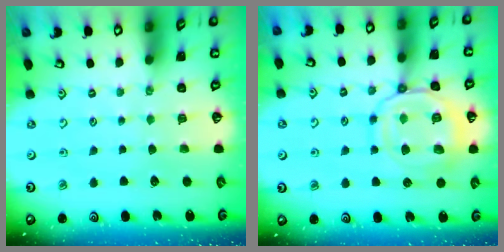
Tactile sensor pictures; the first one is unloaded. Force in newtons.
{"total": 14.7, "press": 14.6, "slide": 1.4}